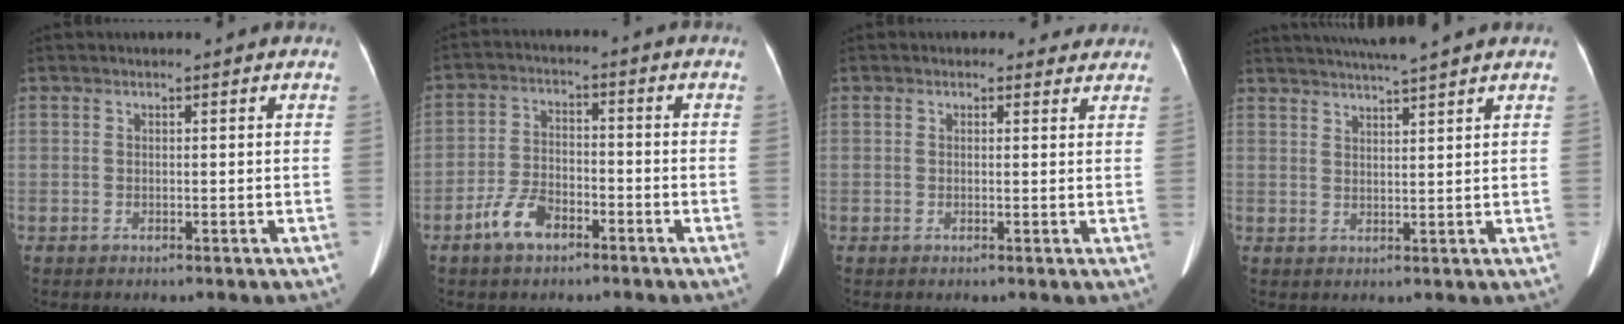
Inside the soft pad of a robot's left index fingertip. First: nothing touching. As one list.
[{"total": 6.3, "force": [-4.0, 3.0, 3.7], "torque": [-0.087, 0.005, -0.075]}, {"total": 2.3, "force": [1.8, 1.4, 0.2], "torque": [0.002, 0.003, 0.010]}, {"total": 7.6, "force": [6.8, -1.0, 3.3], "torque": [-0.058, 0.016, 0.098]}]